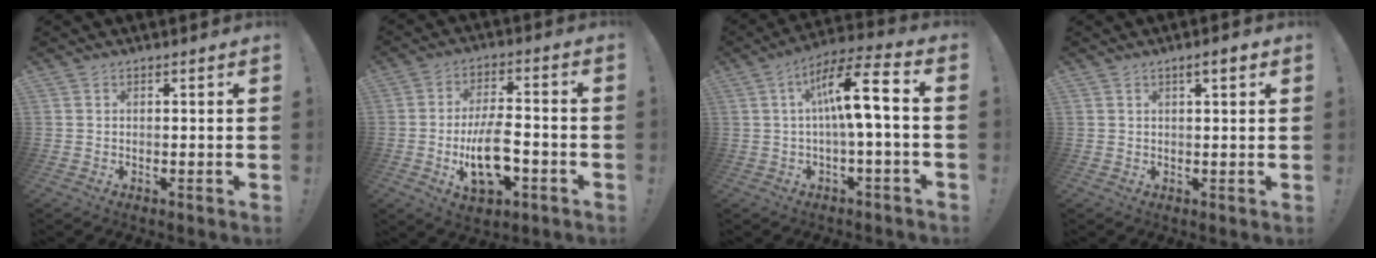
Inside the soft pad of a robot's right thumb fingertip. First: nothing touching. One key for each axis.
{"total": 13.7, "fx": -3.8, "fy": 6.6, "fz": 11.4, "tx": -0.197, "ty": 0.011, "tz": -0.064}
{"total": 14.1, "fx": 0.8, "fy": 2.8, "fz": 13.8, "tx": -0.224, "ty": 0.009, "tz": 0.004}
{"total": 3.4, "fx": 1.6, "fy": 0.8, "fz": 2.8, "tx": -0.035, "ty": -0.005, "tz": 0.022}